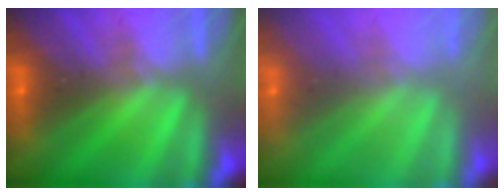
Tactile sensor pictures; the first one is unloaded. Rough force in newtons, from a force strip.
{"total": 8.0}